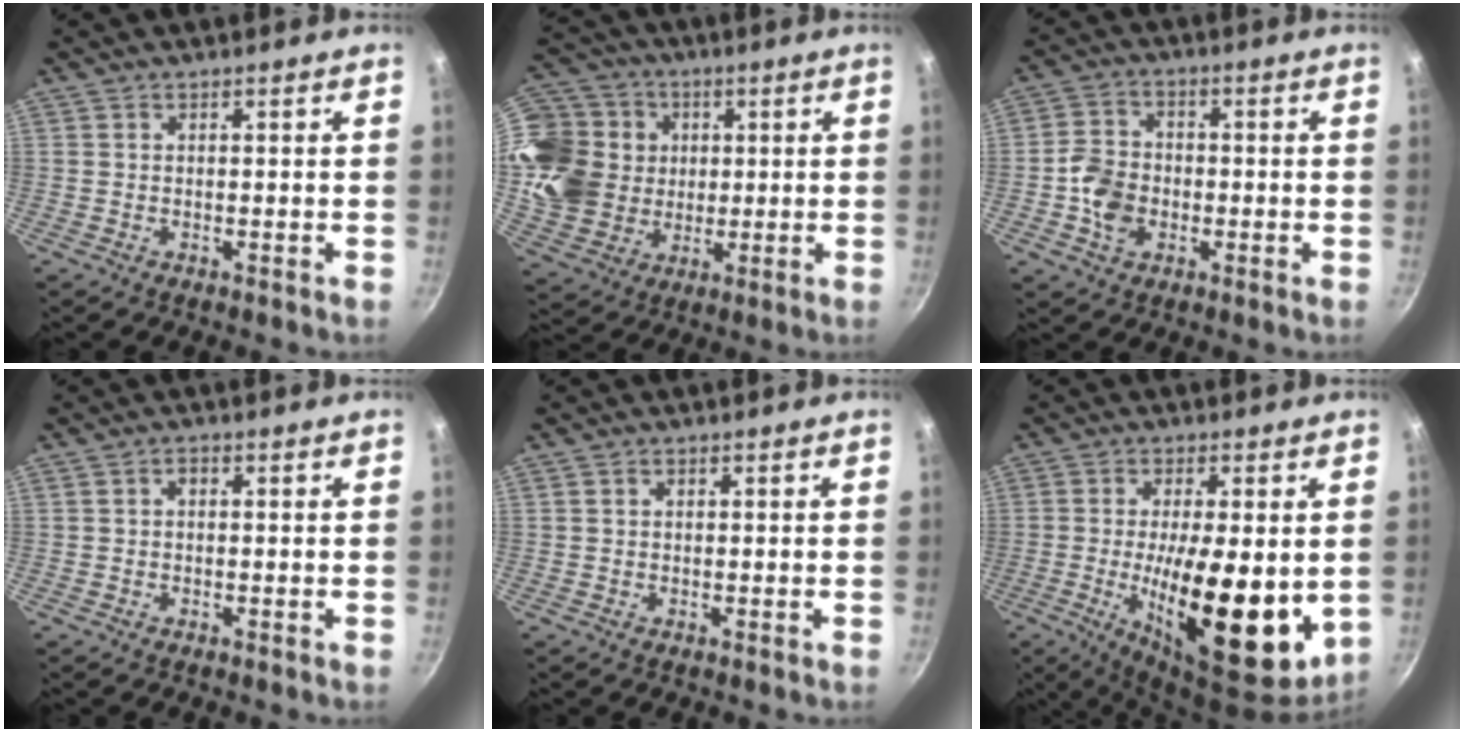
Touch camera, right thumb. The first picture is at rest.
{"total": 20.0, "force": [3.1, 17.3, 9.6], "torque": [-0.188, 0.012, 0.069]}
{"total": 7.5, "force": [-1.7, 5.9, 4.3], "torque": [-0.068, 0.018, -0.041]}
{"total": 1.3, "force": [0.1, 1.0, 0.8], "torque": [-0.014, 0.006, 0.000]}
{"total": 0.8, "force": [0.2, 0.7, 0.3], "torque": [-0.004, 0.005, 0.003]}
{"total": 19.2, "force": [-2.1, 6.9, 17.8], "torque": [-0.266, -0.013, -0.028]}